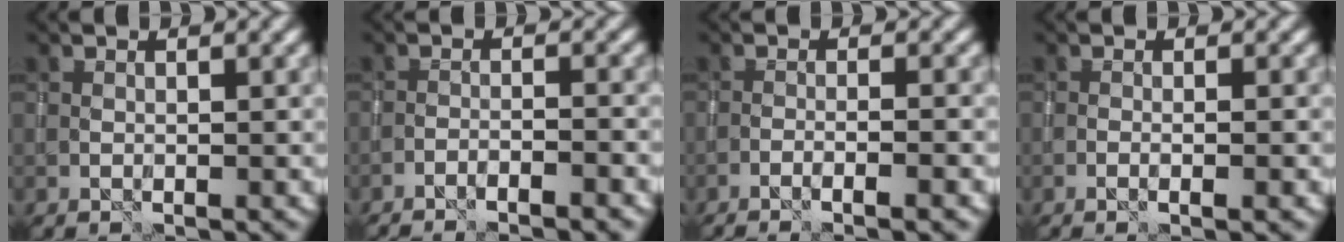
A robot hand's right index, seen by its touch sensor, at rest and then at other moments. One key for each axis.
{"total": 3.5, "fx": -3.0, "fy": 0.5, "fz": 1.7, "tx": -0.025, "ty": 0.008, "tz": -0.052}
{"total": 3.4, "fx": -2.2, "fy": 0.5, "fz": 2.6, "tx": -0.036, "ty": 0.013, "tz": -0.046}
{"total": 1.9, "fx": -0.5, "fy": 0.5, "fz": 1.7, "tx": -0.018, "ty": 0.001, "tz": -0.014}